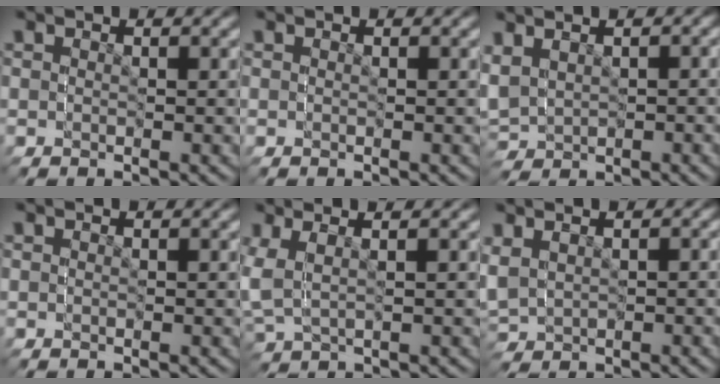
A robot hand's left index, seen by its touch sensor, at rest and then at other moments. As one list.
[{"total": 0.0}, {"total": 3.0, "force": [-0.2, 3.0, 0.4], "torque": [-0.046, -0.013, 0.008]}, {"total": 0.0}, {"total": 4.5, "force": [0.2, 3.7, 2.5], "torque": [-0.088, -0.008, 0.014]}, {"total": 2.7, "force": [-0.3, 2.7, 0.3], "torque": [-0.037, -0.013, 0.006]}]